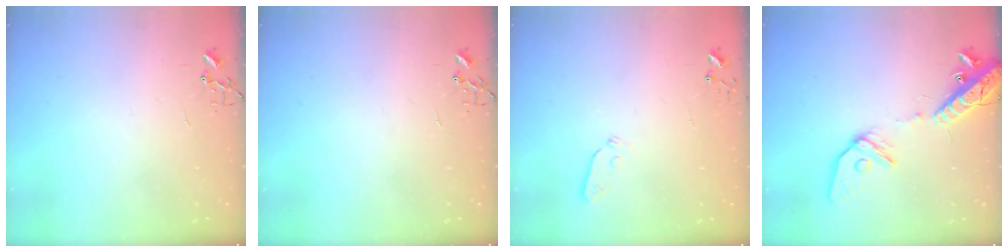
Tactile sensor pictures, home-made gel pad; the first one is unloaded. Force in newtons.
{"total": 0.0}
{"total": 3.9, "press": 3.8, "slide": 0.8}
{"total": 16.7, "press": 16.3, "slide": 3.5}